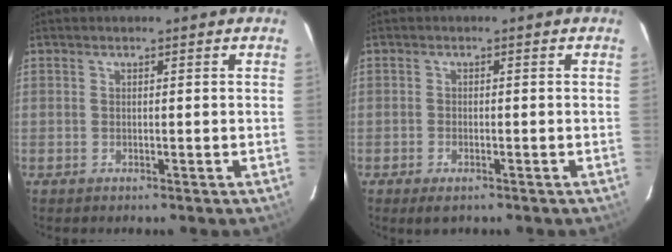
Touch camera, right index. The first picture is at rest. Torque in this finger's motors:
{"motor_torque": [0.29, -0.06, 0.00, 0.00]}